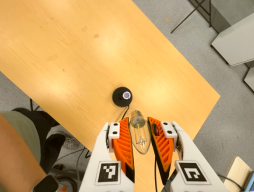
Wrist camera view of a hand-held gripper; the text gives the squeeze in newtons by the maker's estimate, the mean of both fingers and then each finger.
{"total": 15.8, "left": 17.2, "right": 14.3}